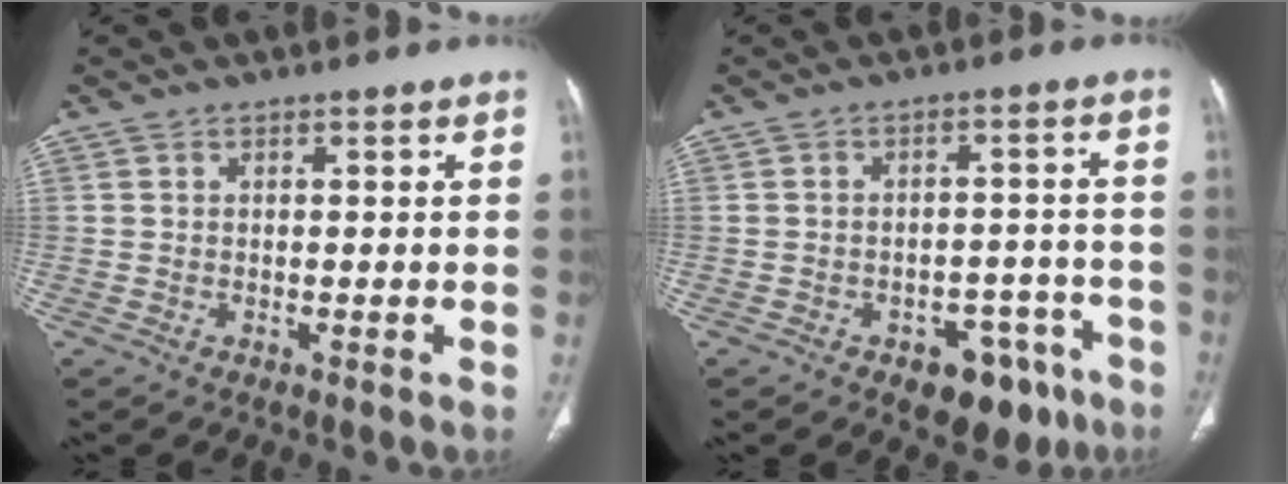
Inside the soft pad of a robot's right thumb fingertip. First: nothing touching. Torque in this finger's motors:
{"motor_torque": [1.36, 0.47, -0.27, -0.11, 0.03]}